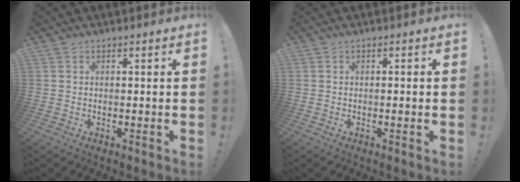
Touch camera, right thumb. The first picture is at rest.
{"total": 1.2, "force": [-0.4, -0.2, 1.1], "torque": [-0.017, -0.001, -0.008]}